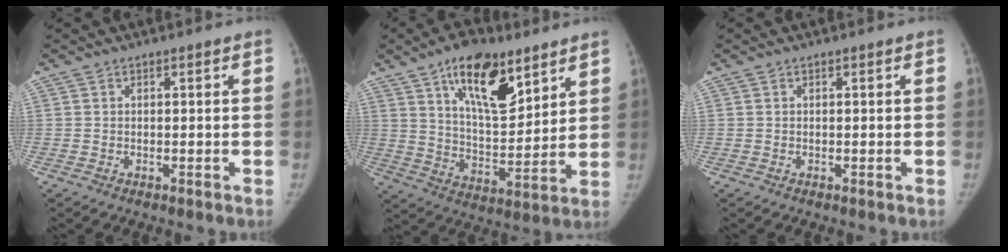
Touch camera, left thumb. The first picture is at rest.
{"total": 16.6, "force": [9.6, 7.2, 11.4], "torque": [-0.152, -0.052, 0.166]}
{"total": 0.0}